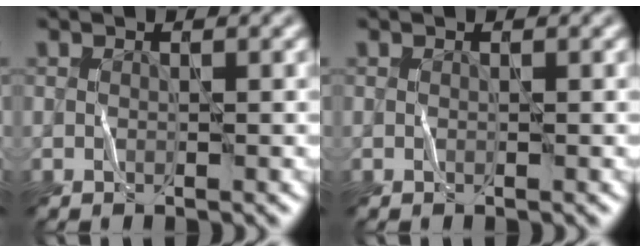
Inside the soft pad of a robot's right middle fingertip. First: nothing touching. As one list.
[{"total": 0.0}]